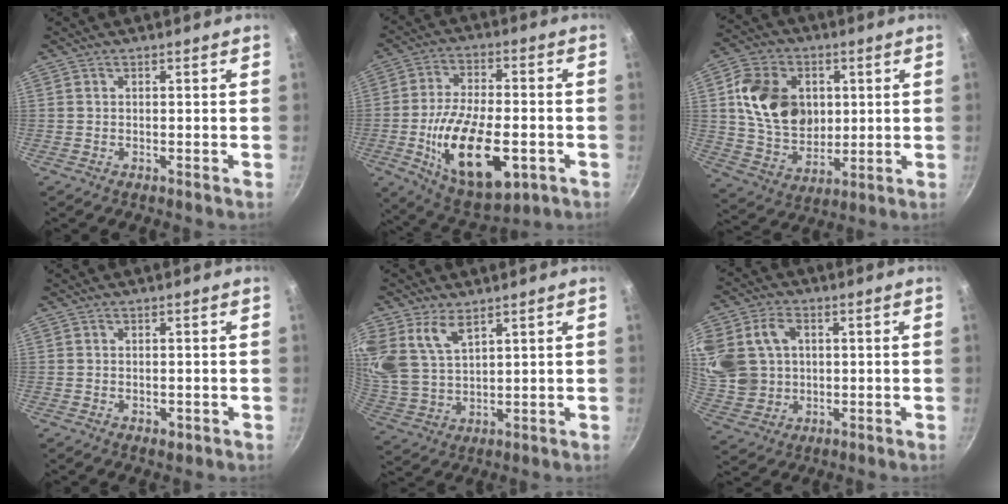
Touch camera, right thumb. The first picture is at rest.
{"total": 20.4, "force": [-5.3, 10.0, 16.9], "torque": [-0.281, 0.012, -0.080]}
{"total": 16.7, "force": [3.2, 12.8, 10.3], "torque": [-0.159, -0.002, 0.061]}
{"total": 2.0, "force": [-0.6, 1.3, 1.4], "torque": [-0.018, -0.004, -0.008]}
{"total": 10.8, "force": [6.2, 6.2, 6.4], "torque": [-0.127, -0.026, 0.135]}
{"total": 18.3, "force": [3.4, 14.7, 10.4], "torque": [-0.231, 0.016, 0.077]}